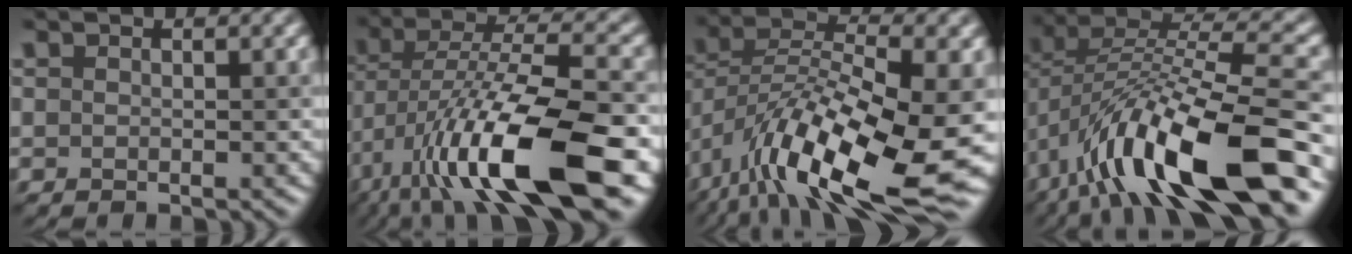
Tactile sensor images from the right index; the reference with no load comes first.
{"total": 13.9, "force": [-5.9, 4.2, 11.9], "torque": [-0.212, -0.001, -0.100]}
{"total": 14.5, "force": [-6.4, 5.2, 12.0], "torque": [-0.215, -0.013, -0.116]}
{"total": 14.4, "force": [-6.2, 4.2, 12.3], "torque": [-0.217, 0.019, -0.104]}